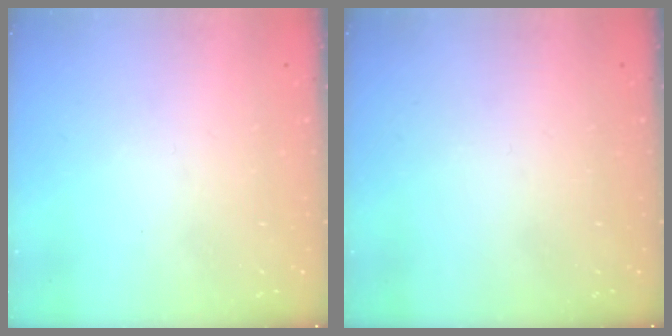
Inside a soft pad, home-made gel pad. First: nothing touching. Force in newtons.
{"total": 0.0}